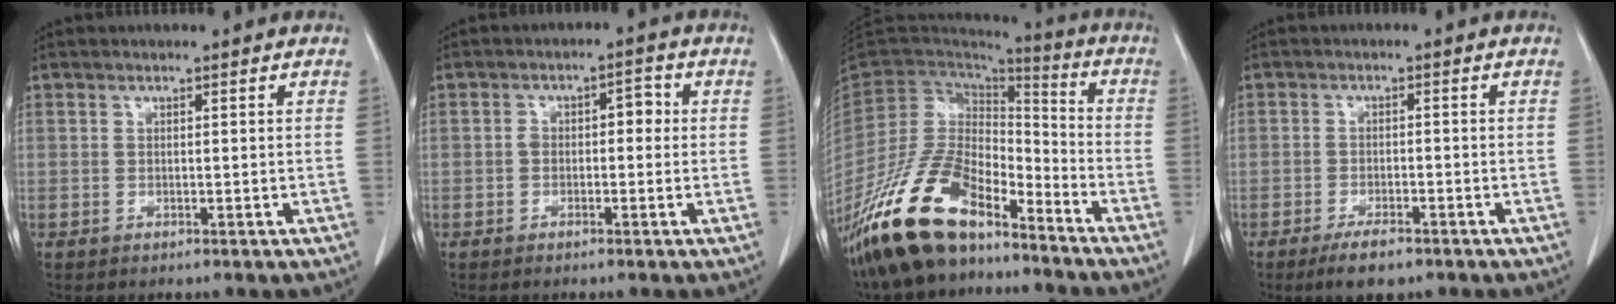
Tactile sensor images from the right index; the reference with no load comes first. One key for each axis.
{"total": 3.6, "fx": 0.0, "fy": 2.0, "fz": 3.0, "tx": -0.045, "ty": 0.024, "tz": 0.002}
{"total": 17.5, "fx": -13.2, "fy": 6.4, "fz": 9.6, "tx": -0.185, "ty": 0.009, "tz": -0.245}
{"total": 4.3, "fx": -3.1, "fy": 1.4, "fz": 2.7, "tx": -0.050, "ty": -0.003, "tz": -0.049}